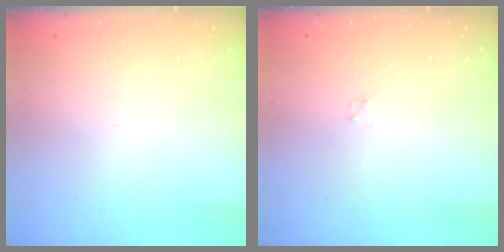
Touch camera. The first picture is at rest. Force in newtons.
{"total": 0.8, "press": 0.8, "slide": 0.2}